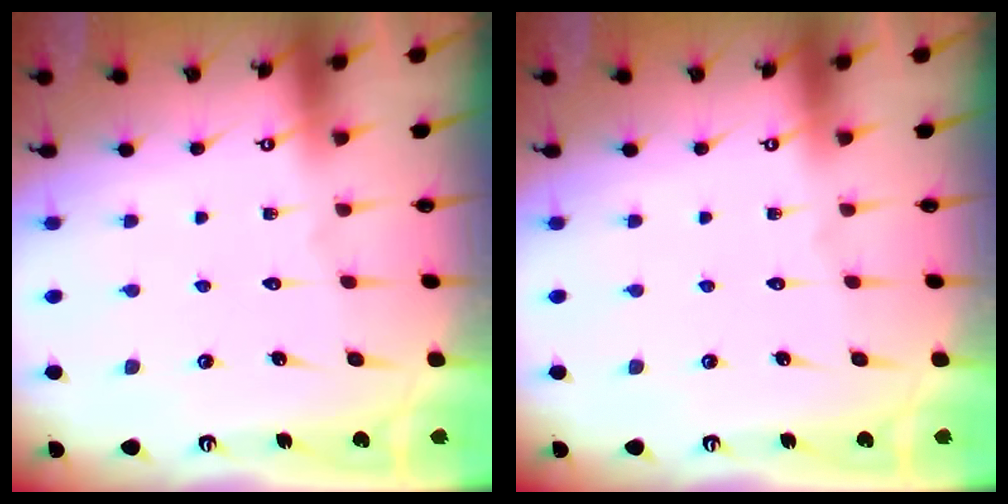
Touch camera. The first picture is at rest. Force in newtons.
{"total": 0.0}